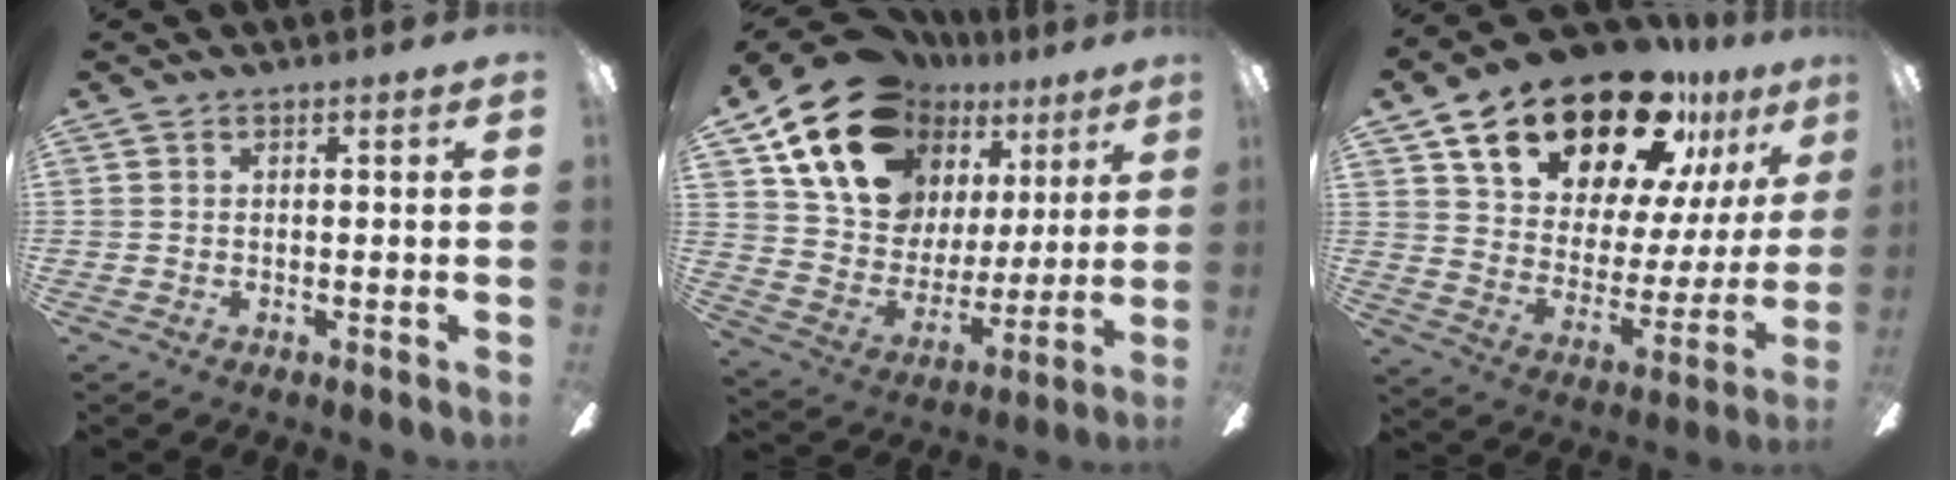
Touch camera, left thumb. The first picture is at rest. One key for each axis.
{"total": 21.0, "fx": 13.9, "fy": 12.9, "fz": 8.9, "tx": -0.175, "ty": -0.073, "tz": 0.265}
{"total": 24.8, "fx": 17.9, "fy": 11.5, "fz": 12.6, "tx": -0.211, "ty": -0.106, "tz": 0.317}